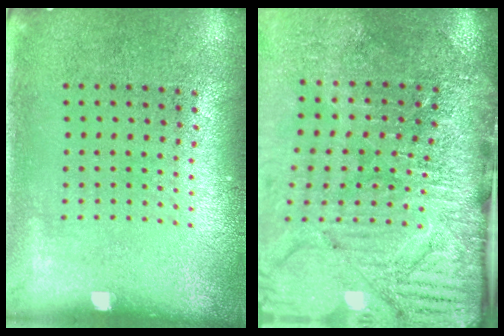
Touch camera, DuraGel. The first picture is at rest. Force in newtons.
{"total": 4.4, "press": 3.8, "slide": 2.2}